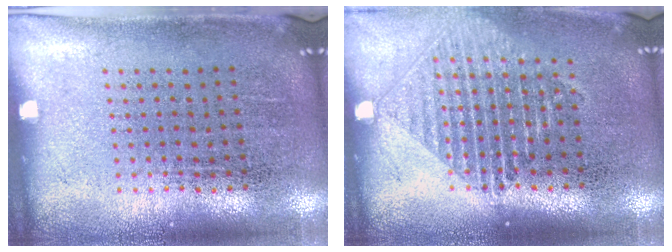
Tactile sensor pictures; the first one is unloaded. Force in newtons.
{"total": 1.5, "press": 1.3, "slide": 0.7}